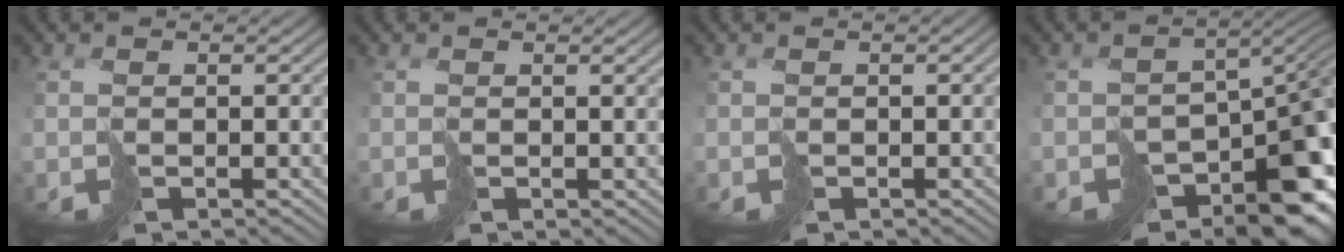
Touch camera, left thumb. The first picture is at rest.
{"total": 1.7, "force": [0.3, 0.3, 1.6], "torque": [-0.026, -0.001, 0.006]}
{"total": 0.9, "force": [-0.2, 0.3, 0.9], "torque": [-0.013, -0.001, -0.003]}
{"total": 12.0, "force": [-6.7, 6.5, 7.5], "torque": [-0.090, -0.032, -0.089]}